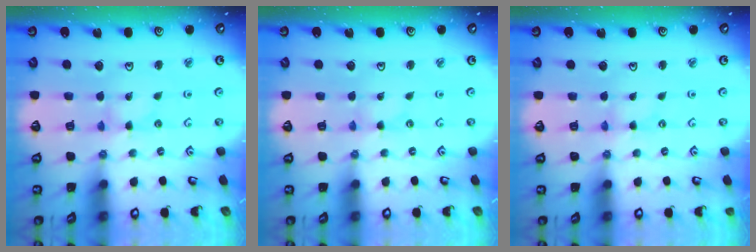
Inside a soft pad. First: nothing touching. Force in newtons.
{"total": 0.0}
{"total": 0.0}